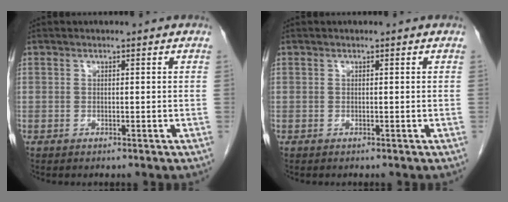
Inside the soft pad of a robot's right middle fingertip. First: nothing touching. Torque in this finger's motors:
{"motor_torque": [-0.18, 0.02, -0.02, -0.01]}